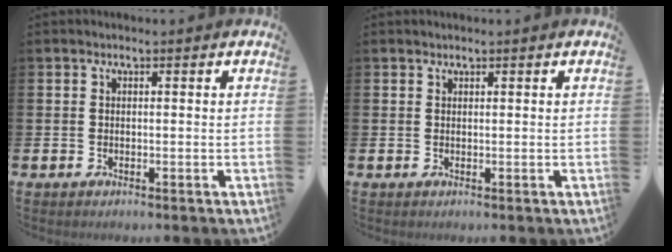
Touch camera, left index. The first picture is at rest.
{"total": 0.7, "force": [0.6, 0.2, 0.0], "torque": [0.013, -0.003, 0.009]}